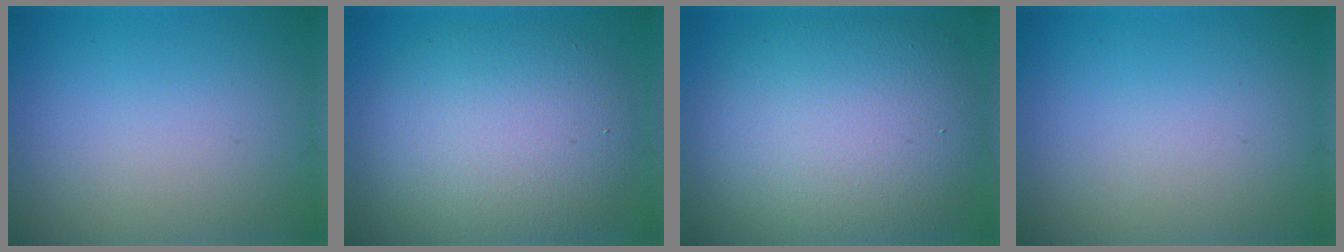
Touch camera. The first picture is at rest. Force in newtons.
{"total": 8.8, "press": 8.7, "slide": 0.5}
{"total": 11.8, "press": 11.8, "slide": 0.8}
{"total": 0.0}